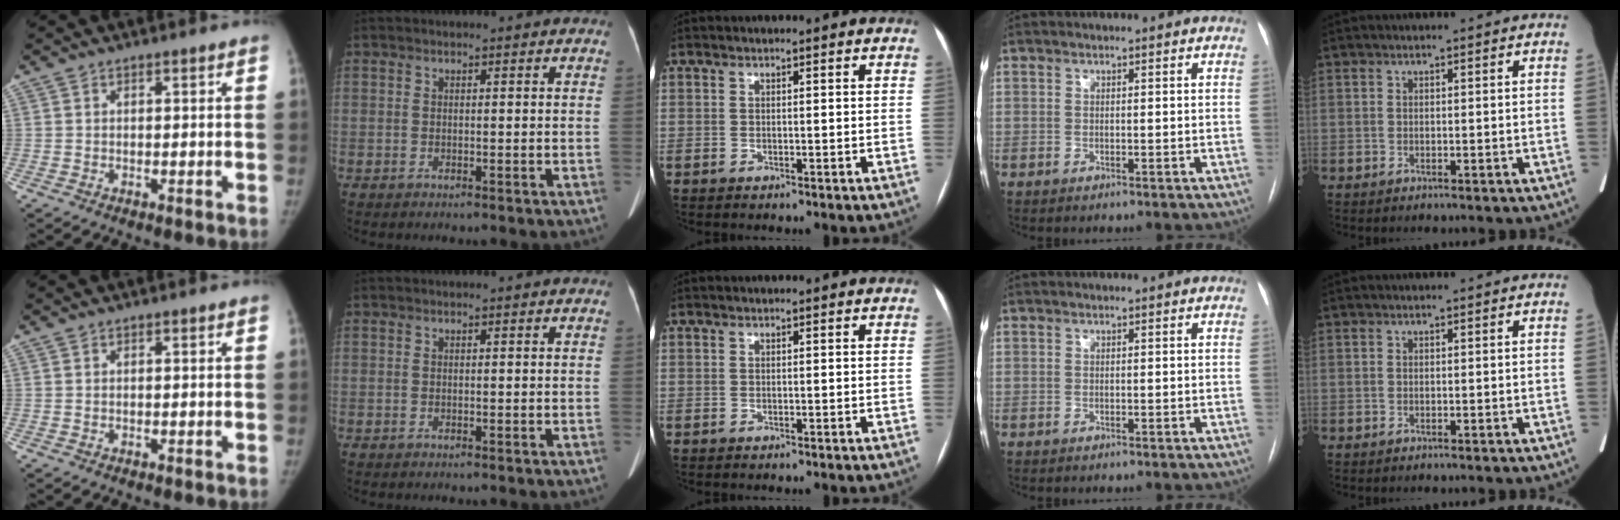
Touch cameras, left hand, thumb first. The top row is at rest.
{}